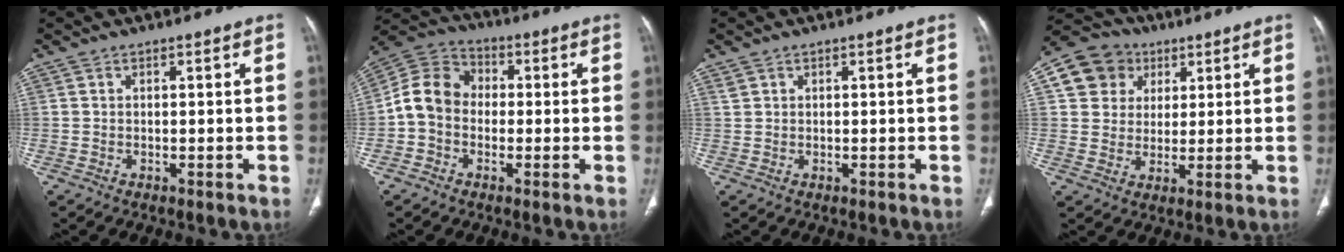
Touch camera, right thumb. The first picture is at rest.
{"total": 9.5, "force": [-0.9, 7.8, 5.2], "torque": [-0.088, 0.036, -0.033]}
{"total": 0.7, "force": [0.5, 0.4, 0.1], "torque": [-0.001, 0.001, 0.012]}
{"total": 10.5, "force": [3.9, 9.3, 3.0], "torque": [-0.031, 0.005, 0.064]}